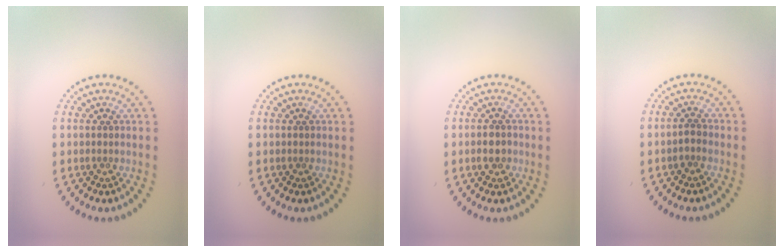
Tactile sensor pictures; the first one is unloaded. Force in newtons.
{"total": 0.0}
{"total": 1.6, "press": 1.6, "slide": 0.2}
{"total": 1.0, "press": 0.9, "slide": 0.4}